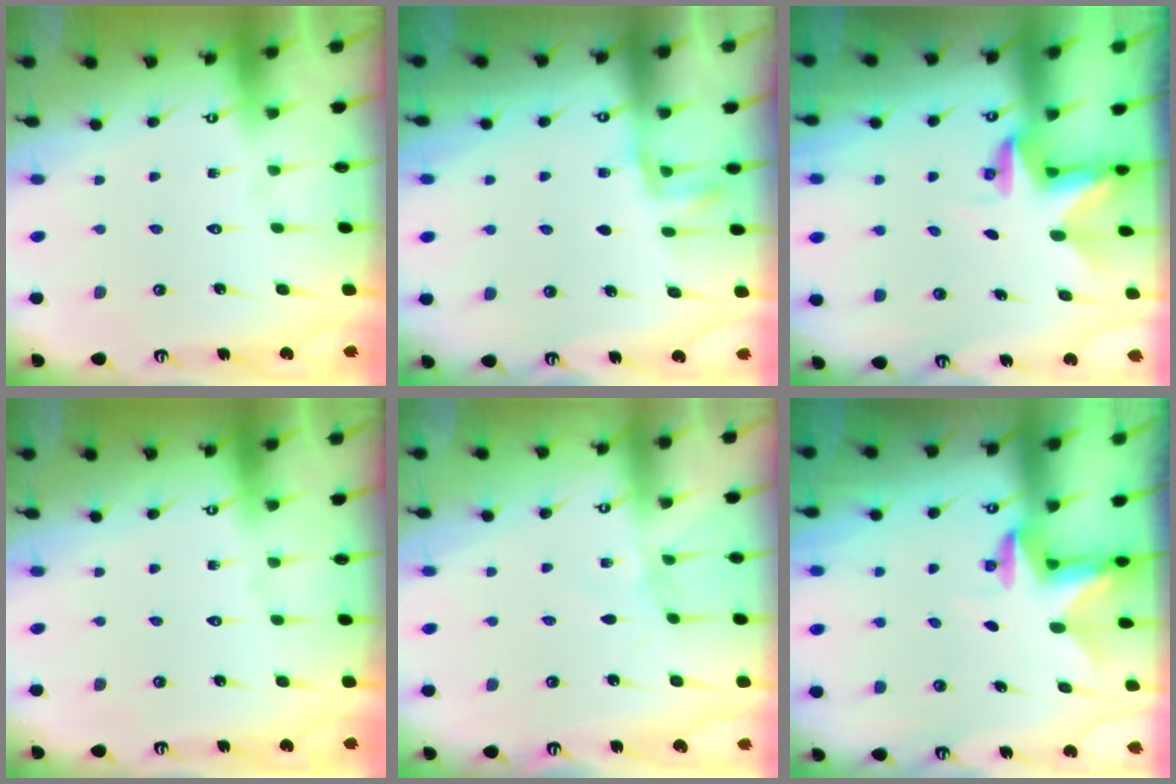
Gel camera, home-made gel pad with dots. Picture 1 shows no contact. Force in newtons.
{"total": 3.1, "press": 3.0, "slide": 0.7}
{"total": 3.1, "press": 3.1, "slide": 0.2}
{"total": 0.0}
{"total": 2.7, "press": 2.7, "slide": 0.4}
{"total": 3.0, "press": 2.9, "slide": 0.6}